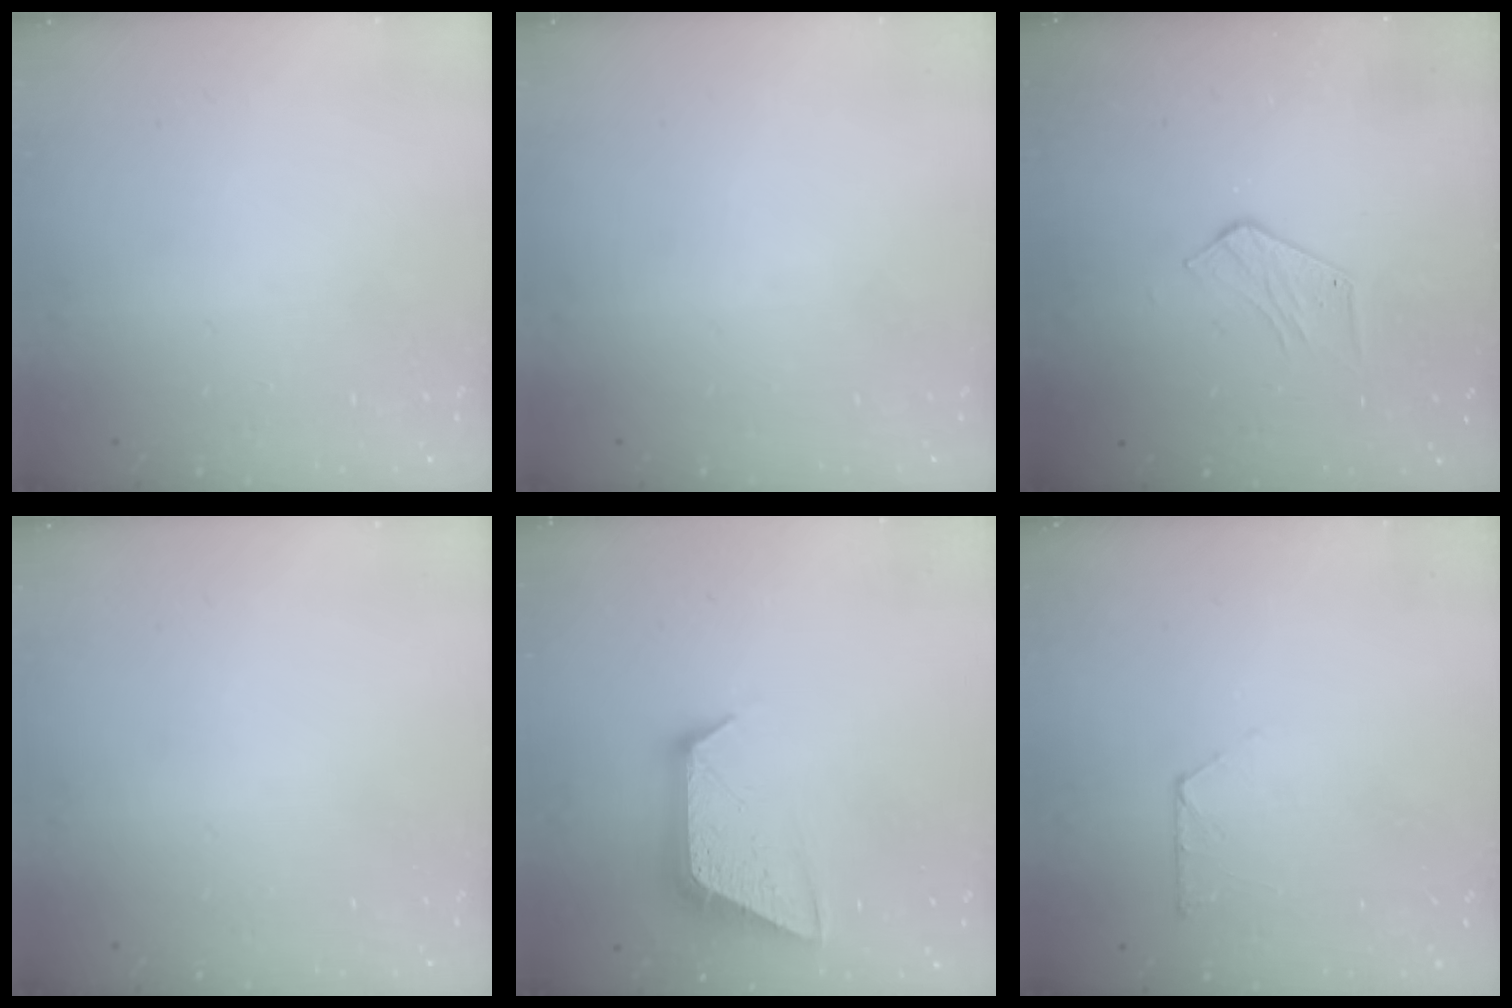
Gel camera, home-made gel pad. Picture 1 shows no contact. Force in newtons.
{"total": 0.0}
{"total": 5.8, "press": 5.8, "slide": 0.3}
{"total": 0.0}
{"total": 11.9, "press": 11.9, "slide": 0.8}
{"total": 4.4, "press": 4.4, "slide": 0.5}